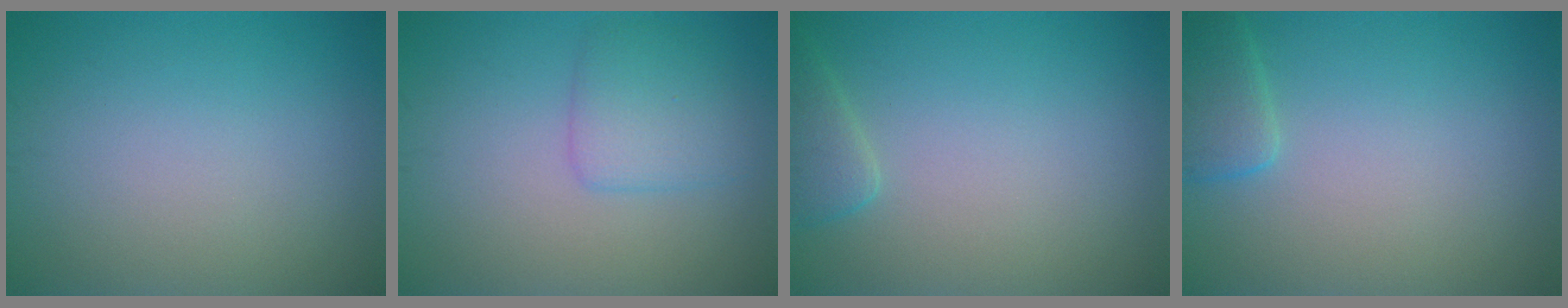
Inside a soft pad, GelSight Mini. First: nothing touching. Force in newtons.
{"total": 2.8, "press": 2.8, "slide": 0.2}
{"total": 2.0, "press": 2.0, "slide": 0.2}
{"total": 2.3, "press": 2.3, "slide": 0.2}